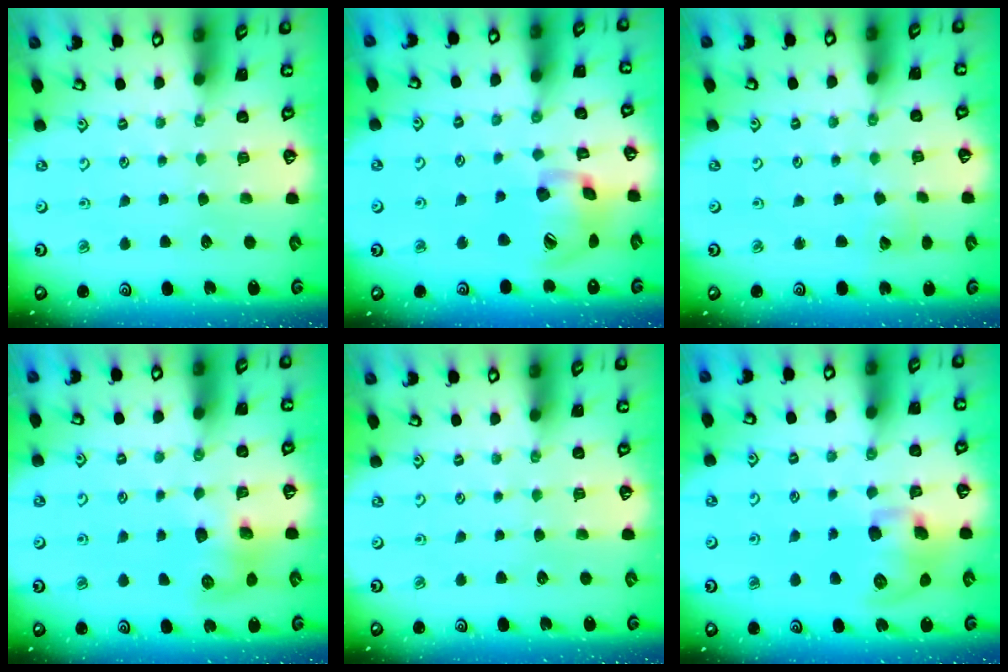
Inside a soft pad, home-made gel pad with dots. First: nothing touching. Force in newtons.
{"total": 15.8, "press": 15.6, "slide": 2.5}
{"total": 2.1, "press": 2.1, "slide": 0.2}
{"total": 7.5, "press": 7.5, "slide": 0.3}
{"total": 0.0}
{"total": 11.3, "press": 11.1, "slide": 2.3}